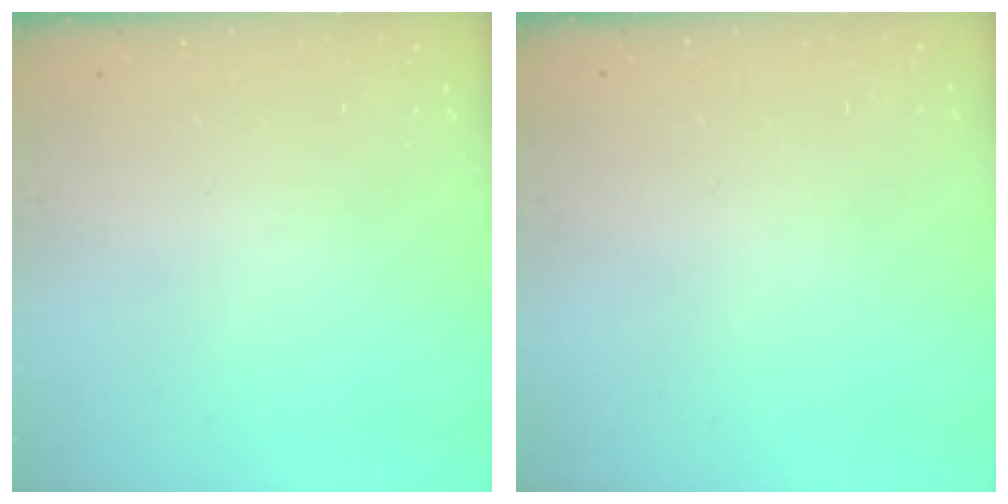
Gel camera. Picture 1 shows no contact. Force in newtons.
{"total": 2.6, "press": 2.6, "slide": 0.2}